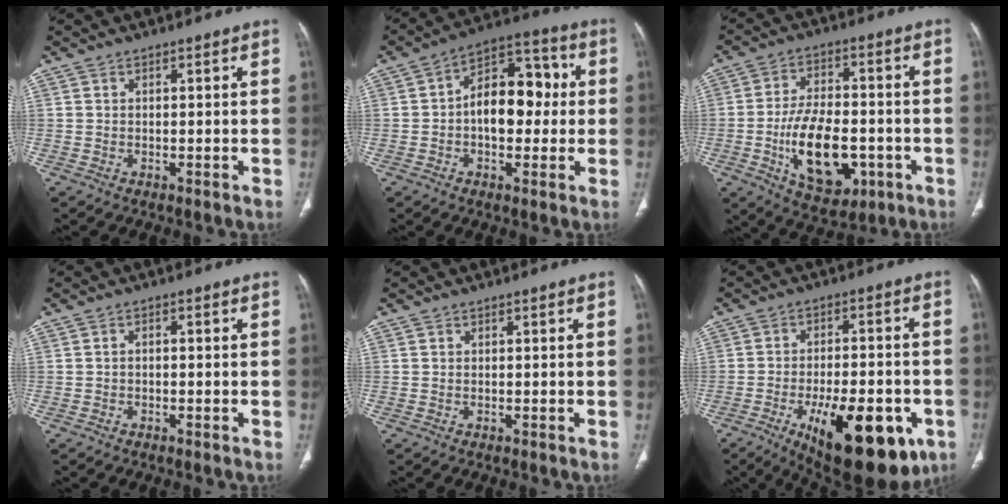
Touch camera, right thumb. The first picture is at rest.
{"total": 13.0, "force": [0.0, 8.1, 10.1], "torque": [-0.121, 0.034, -0.008]}
{"total": 15.7, "force": [-4.3, 8.6, 12.4], "torque": [-0.192, 0.012, -0.061]}
{"total": 0.8, "force": [-0.3, 0.5, 0.5], "torque": [-0.008, 0.004, -0.008]}
{"total": 0.0}
{"total": 21.0, "force": [-8.7, 8.9, 16.9], "torque": [-0.209, 0.016, -0.112]}